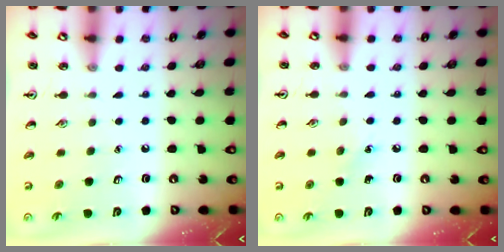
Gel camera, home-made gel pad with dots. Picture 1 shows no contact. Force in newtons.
{"total": 3.6, "press": 3.4, "slide": 1.1}